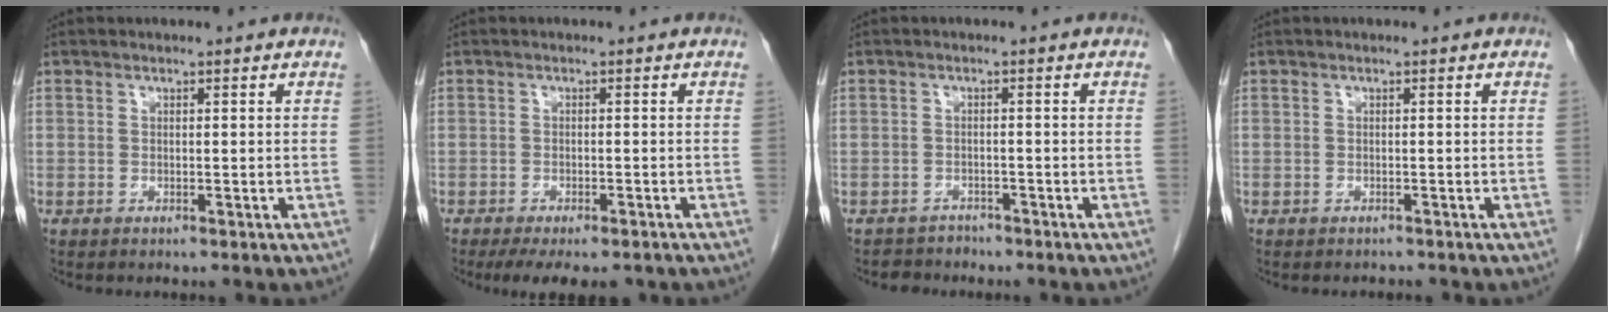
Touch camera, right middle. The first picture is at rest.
{"total": 8.5, "force": [-6.7, 2.7, 4.5], "torque": [-0.062, -0.010, -0.092]}
{"total": 2.4, "force": [-2.0, 1.1, -0.7], "torque": [0.005, 0.002, -0.033]}
{"total": 0.0}